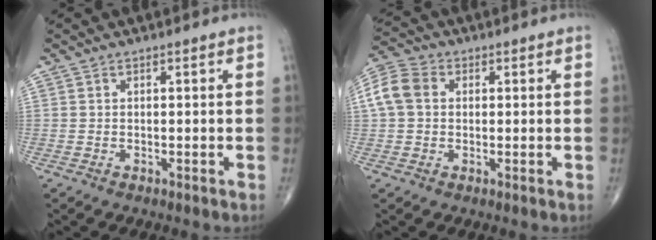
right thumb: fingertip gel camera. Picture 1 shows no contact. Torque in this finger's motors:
{"motor_torque": [-0.09, 0.14, 0.28, -0.14, 0.06]}